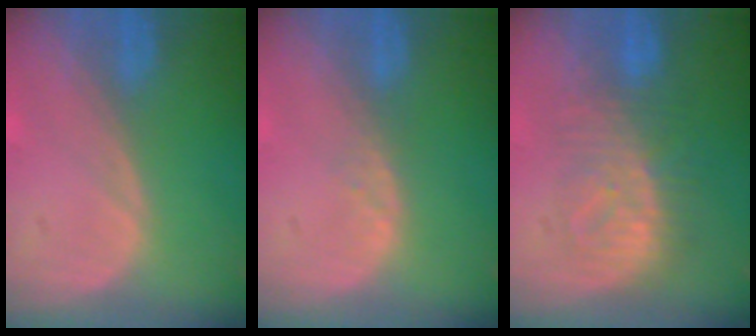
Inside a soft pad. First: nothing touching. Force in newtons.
{"total": 1.0, "press": 1.0, "slide": 0.2}
{"total": 8.2, "press": 7.9, "slide": 2.1}